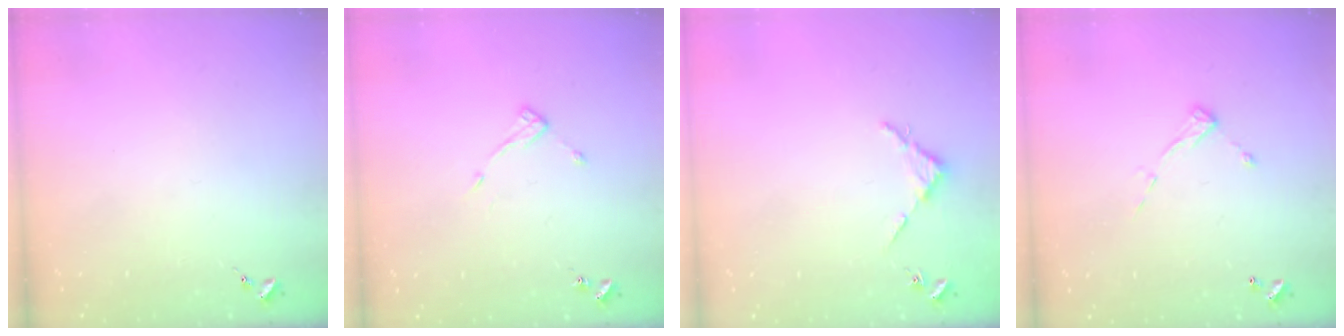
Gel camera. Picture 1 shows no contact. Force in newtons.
{"total": 7.1, "press": 7.1, "slide": 0.5}
{"total": 2.7, "press": 2.7, "slide": 0.3}
{"total": 6.3, "press": 6.3, "slide": 0.3}